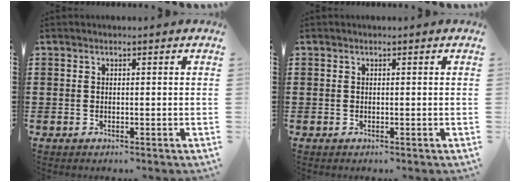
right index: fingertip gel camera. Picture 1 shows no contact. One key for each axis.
{"total": 0.0}